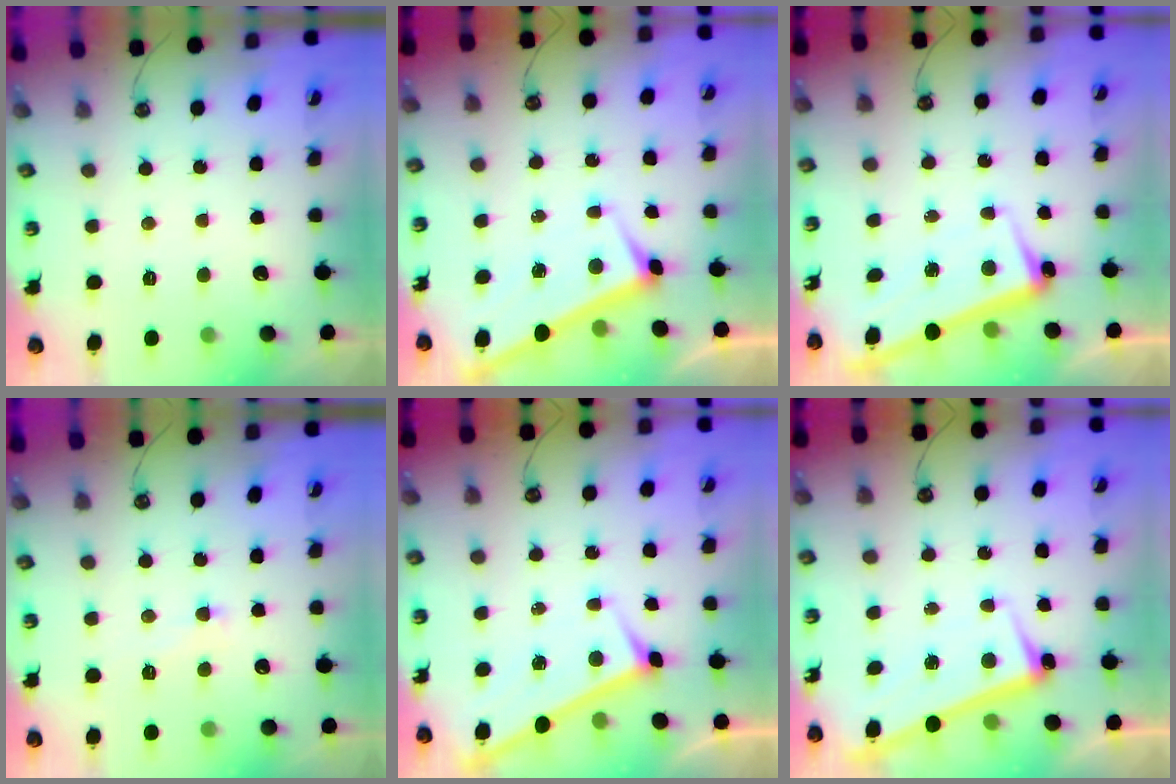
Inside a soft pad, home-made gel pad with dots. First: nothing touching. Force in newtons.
{"total": 3.3, "press": 3.3, "slide": 0.0}
{"total": 2.2, "press": 2.1, "slide": 0.8}
{"total": 1.1, "press": 1.0, "slide": 0.6}
{"total": 2.9, "press": 2.9, "slide": 0.3}
{"total": 2.8, "press": 2.7, "slide": 0.4}